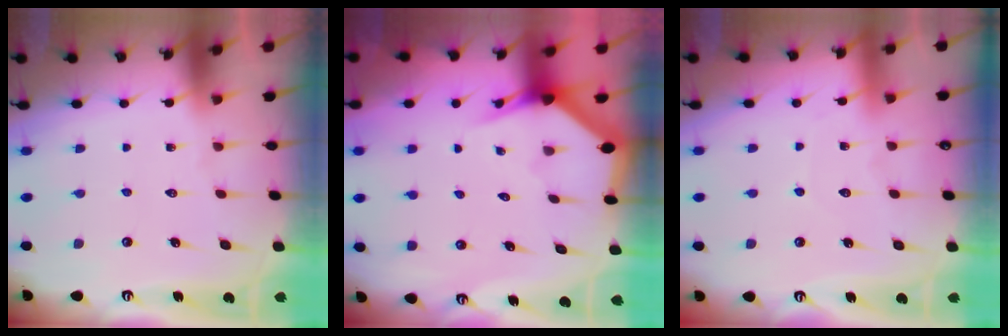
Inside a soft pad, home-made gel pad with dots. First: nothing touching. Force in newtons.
{"total": 3.2, "press": 3.2, "slide": 0.1}
{"total": 2.9, "press": 2.9, "slide": 0.3}